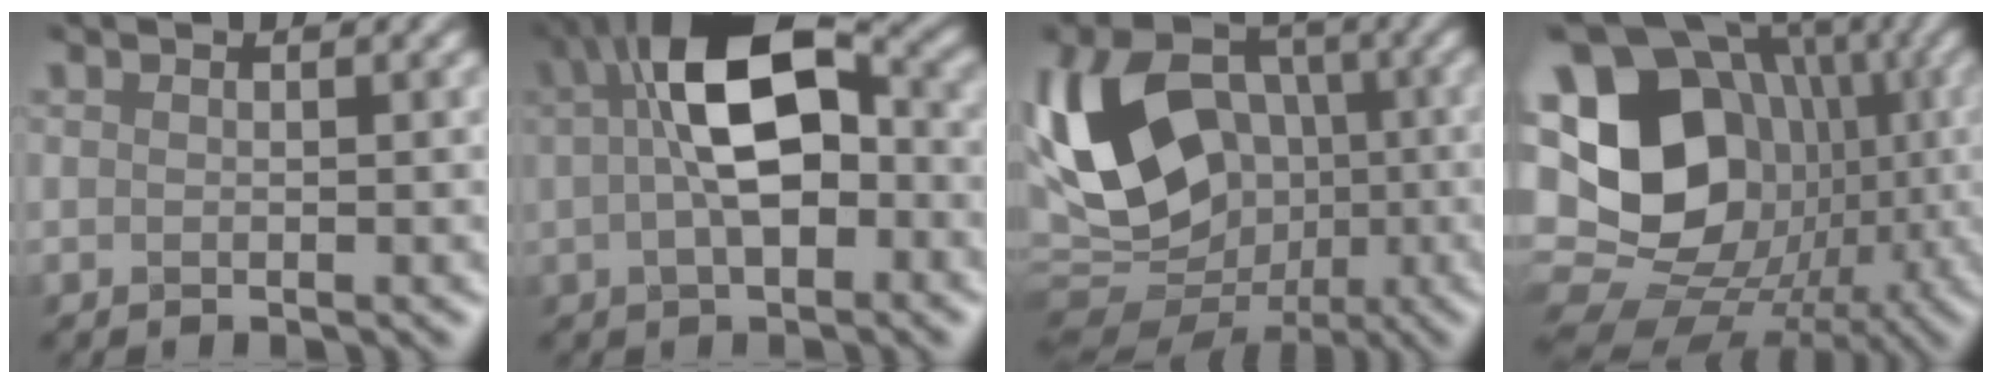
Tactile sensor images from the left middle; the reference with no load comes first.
{"total": 7.2, "force": [0.2, 3.2, 6.4], "torque": [-0.139, 0.019, 0.011]}
{"total": 13.5, "force": [-1.6, 10.0, 8.9], "torque": [-0.201, -0.015, 0.010]}
{"total": 19.2, "force": [0.2, 16.1, 10.3], "torque": [-0.209, 0.018, 0.008]}